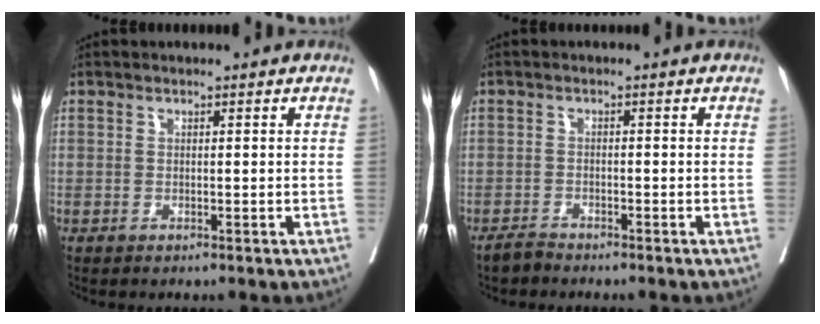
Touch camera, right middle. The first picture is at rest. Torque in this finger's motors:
{"motor_torque": [0.22, -0.19, 0.06, 0.01]}